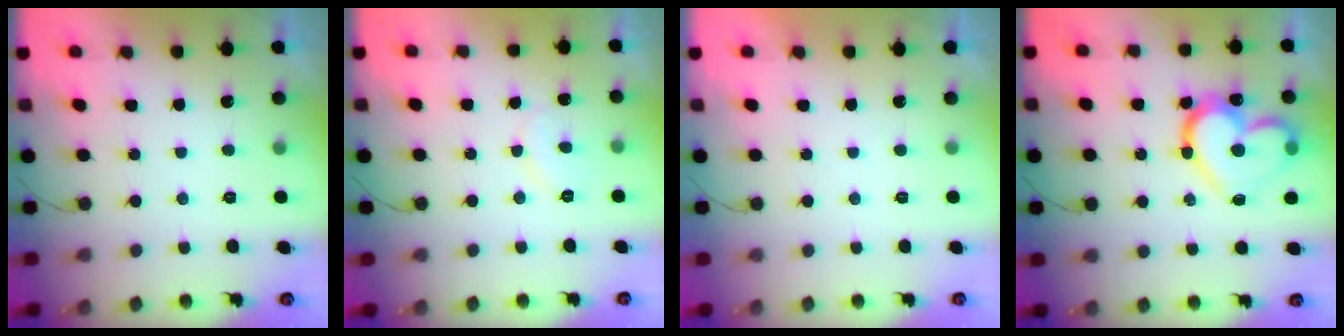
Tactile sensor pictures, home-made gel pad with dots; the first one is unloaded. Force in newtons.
{"total": 6.8, "press": 6.8, "slide": 0.6}
{"total": 1.9, "press": 1.9, "slide": 0.0}
{"total": 17.6, "press": 17.5, "slide": 1.1}